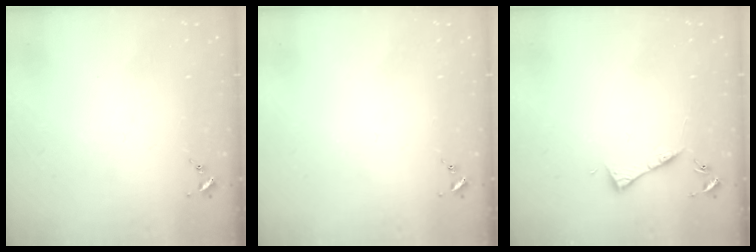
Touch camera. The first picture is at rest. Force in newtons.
{"total": 0.0}
{"total": 4.2, "press": 4.1, "slide": 0.5}